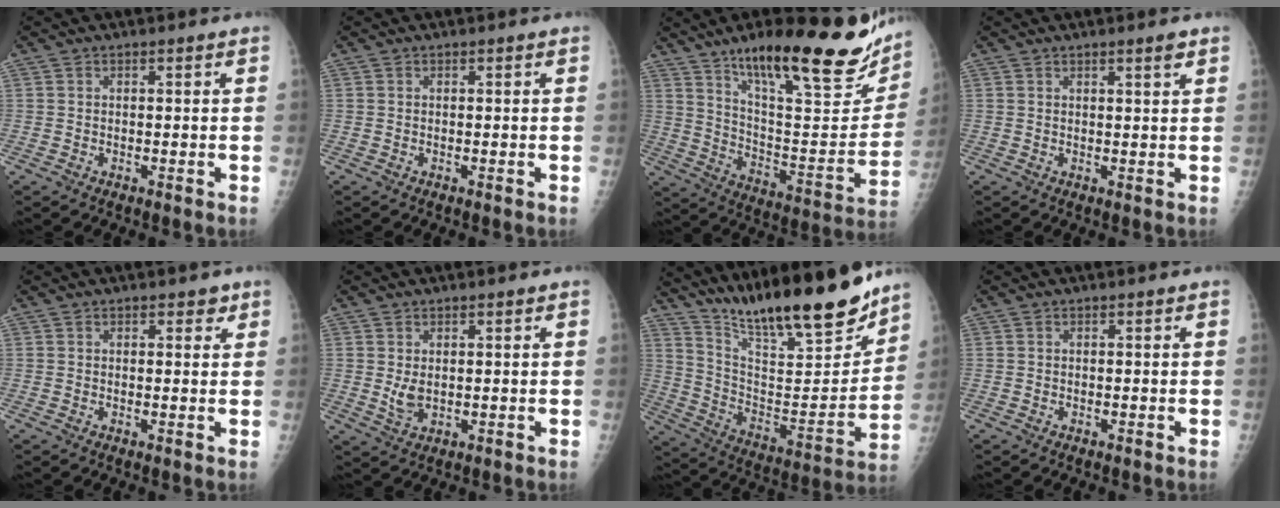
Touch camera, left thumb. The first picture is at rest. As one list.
[{"total": 0.0}, {"total": 29.4, "force": [18.7, 7.4, 21.5], "torque": [-0.282, -0.075, 0.295]}, {"total": 2.5, "force": [1.7, 0.2, 1.8], "torque": [-0.025, -0.011, 0.024]}, {"total": 2.1, "force": [1.3, 1.2, 1.1], "torque": [0.002, -0.004, 0.013]}, {"total": 3.2, "force": [0.7, 1.9, 2.5], "torque": [-0.040, -0.012, 0.019]}, {"total": 23.6, "force": [19.3, 4.0, 13.1], "torque": [-0.188, -0.103, 0.322]}, {"total": 0.0}]